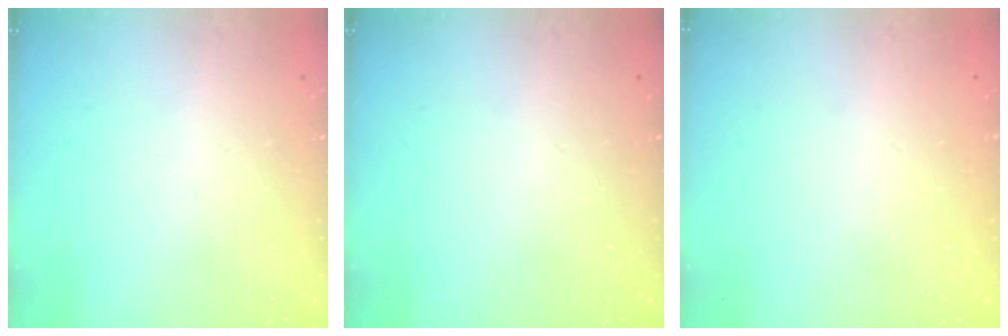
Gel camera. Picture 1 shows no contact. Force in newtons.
{"total": 0.0}
{"total": 0.0}